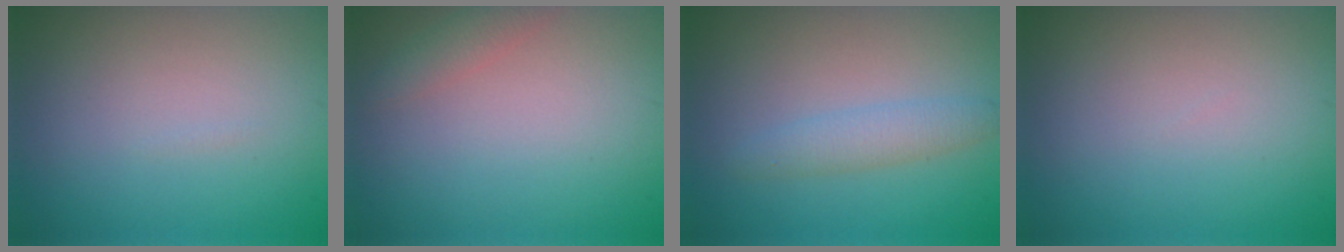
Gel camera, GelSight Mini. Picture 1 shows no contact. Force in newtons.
{"total": 1.6, "press": 1.6, "slide": 0.2}
{"total": 2.2, "press": 2.2, "slide": 0.1}
{"total": 0.0}